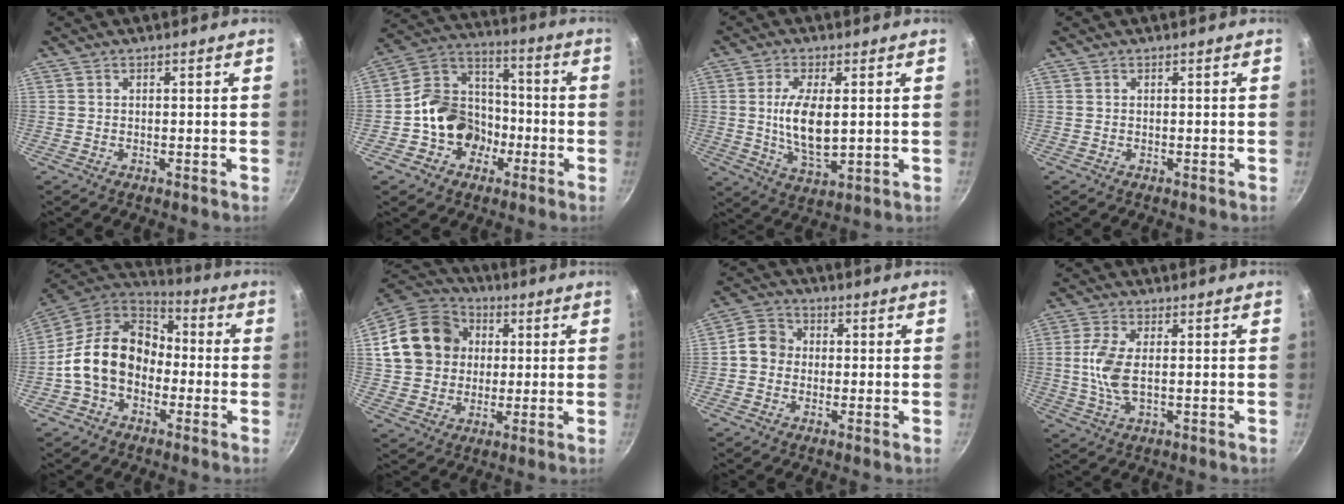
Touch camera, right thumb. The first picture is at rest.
{"total": 13.8, "force": [-4.5, 11.6, 6.0], "torque": [-0.064, 0.054, -0.089]}
{"total": 10.4, "force": [0.8, 4.5, 9.4], "torque": [-0.175, -0.010, 0.023]}
{"total": 0.0}
{"total": 16.4, "force": [-2.4, 12.5, 10.3], "torque": [-0.148, 0.048, -0.061]}
{"total": 17.2, "force": [3.0, 14.6, 8.7], "torque": [-0.137, 0.024, 0.047]}
{"total": 5.8, "force": [-0.4, 5.2, 2.7], "torque": [-0.024, 0.014, -0.025]}
{"total": 7.2, "force": [0.3, 3.3, 6.4], "torque": [-0.142, 0.001, 0.004]}